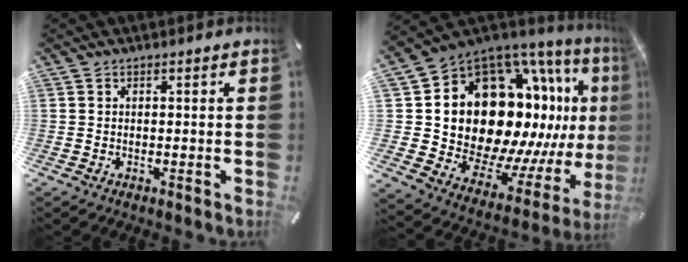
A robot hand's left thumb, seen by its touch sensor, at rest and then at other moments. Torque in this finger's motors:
{"motor_torque": [2.71, 2.30, 2.77, 0.00, 0.38]}